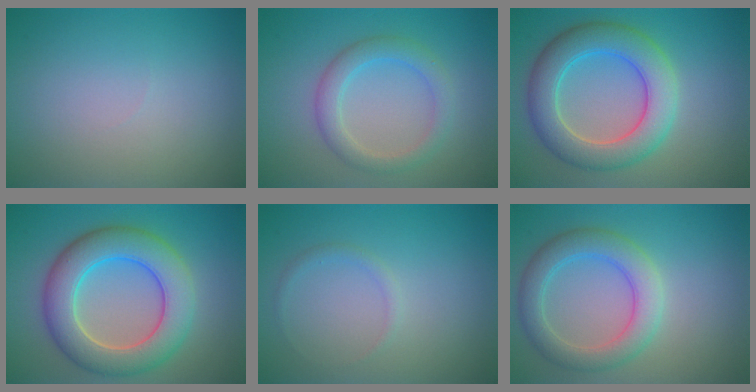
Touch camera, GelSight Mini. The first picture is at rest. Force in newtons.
{"total": 3.1, "press": 3.1, "slide": 0.1}
{"total": 7.0, "press": 7.0, "slide": 0.6}
{"total": 8.1, "press": 8.1, "slide": 0.4}
{"total": 0.9, "press": 0.8, "slide": 0.1}
{"total": 4.6, "press": 4.6, "slide": 0.2}